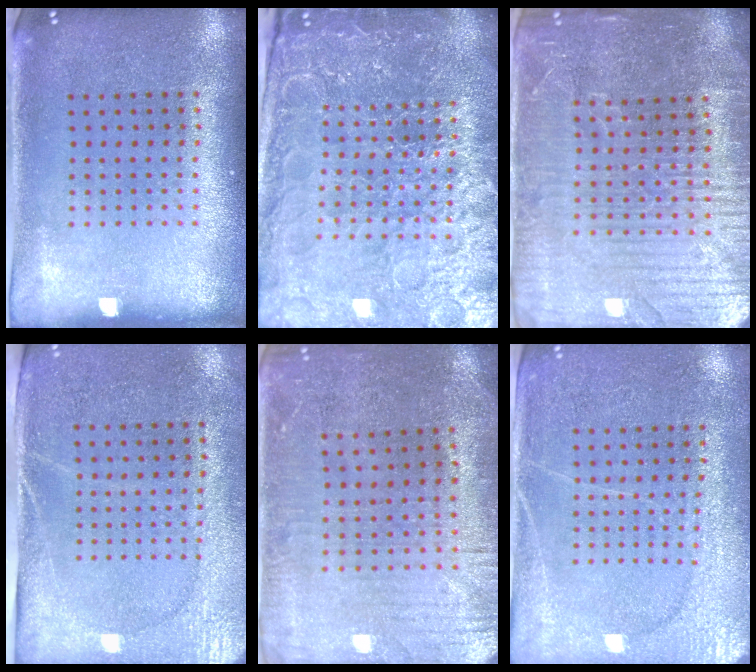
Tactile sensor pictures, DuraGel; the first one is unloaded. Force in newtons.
{"total": 5.4, "press": 4.9, "slide": 2.2}
{"total": 4.8, "press": 4.5, "slide": 1.7}
{"total": 2.7, "press": 2.3, "slide": 1.4}
{"total": 0.9, "press": 0.7, "slide": 0.6}
{"total": 2.9, "press": 2.7, "slide": 1.1}